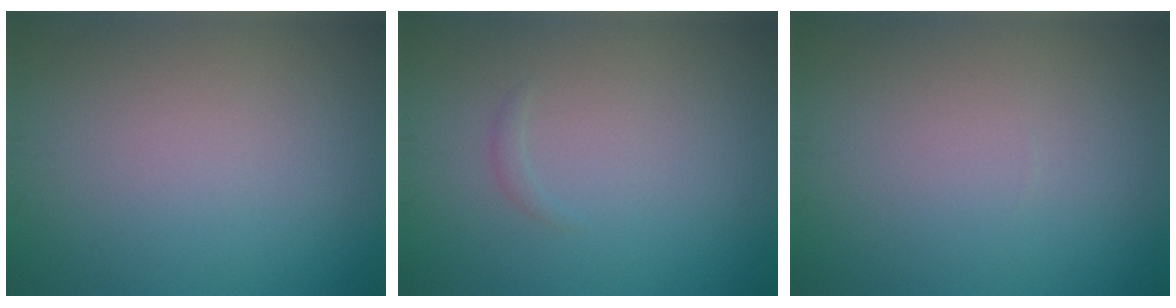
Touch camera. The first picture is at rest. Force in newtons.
{"total": 0.6, "press": 0.5, "slide": 0.1}
{"total": 0.0}